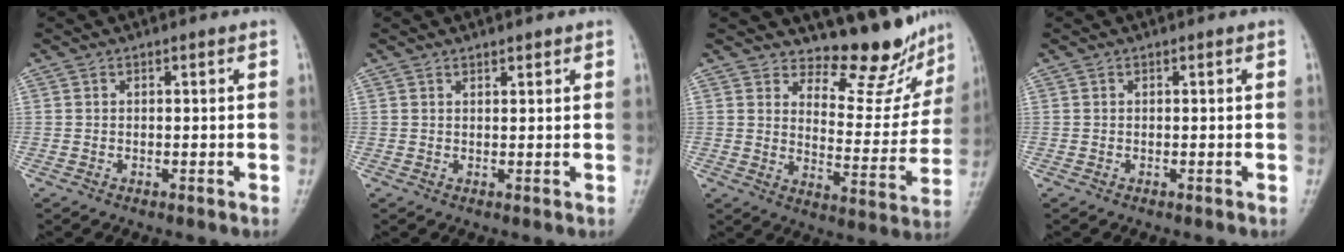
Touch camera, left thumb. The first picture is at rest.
{"total": 1.2, "force": [1.0, 0.4, 0.5], "torque": [-0.004, -0.005, 0.014]}
{"total": 11.7, "force": [11.0, 3.2, 2.4], "torque": [0.002, -0.103, 0.148]}
{"total": 0.0}